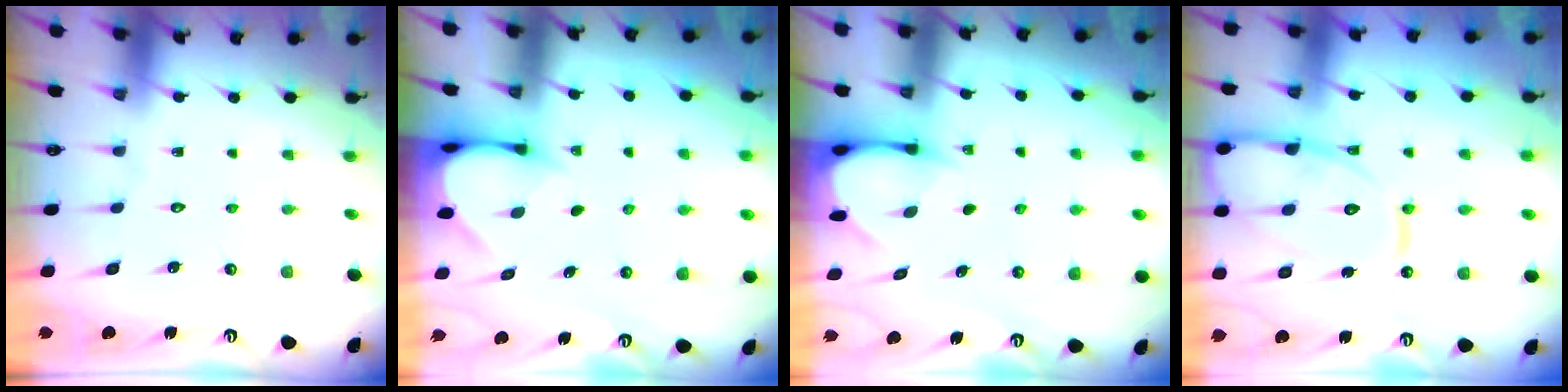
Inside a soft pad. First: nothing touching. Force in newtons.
{"total": 3.2, "press": 3.2, "slide": 0.3}
{"total": 3.4, "press": 3.4, "slide": 0.4}
{"total": 16.4, "press": 16.3, "slide": 1.8}